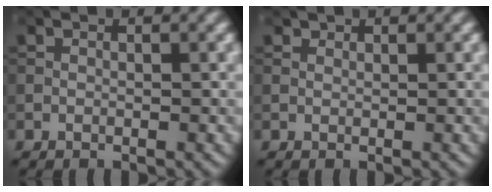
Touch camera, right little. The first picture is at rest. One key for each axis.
{"total": 0.7, "fx": 0.6, "fy": 0.3, "fz": 0.1, "tx": 0.000, "ty": -0.001, "tz": 0.012}